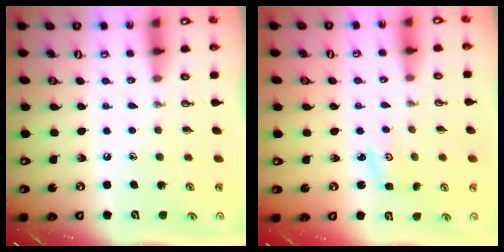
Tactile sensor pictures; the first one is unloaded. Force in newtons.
{"total": 2.3, "press": 2.2, "slide": 0.4}